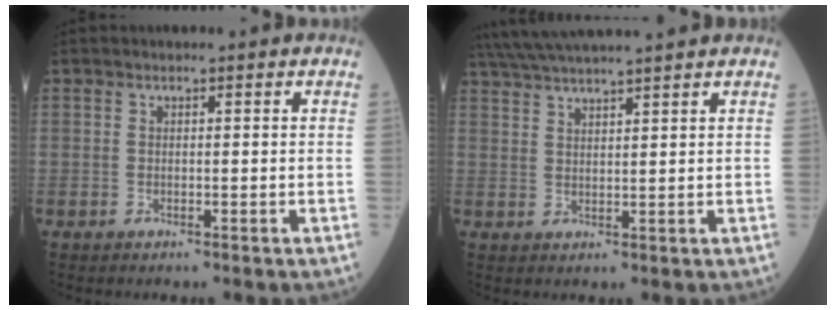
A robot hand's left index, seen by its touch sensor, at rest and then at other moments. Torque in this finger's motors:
{"motor_torque": [0.81, -1.33, 0.11, 0.12]}